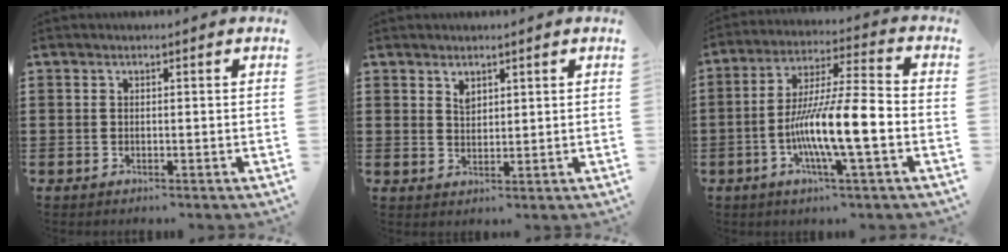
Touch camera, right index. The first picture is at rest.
{"total": 1.8, "force": [1.4, 1.0, 0.6], "torque": [-0.006, -0.001, 0.025]}
{"total": 12.2, "force": [-3.9, 1.3, 11.4], "torque": [-0.226, -0.007, -0.076]}